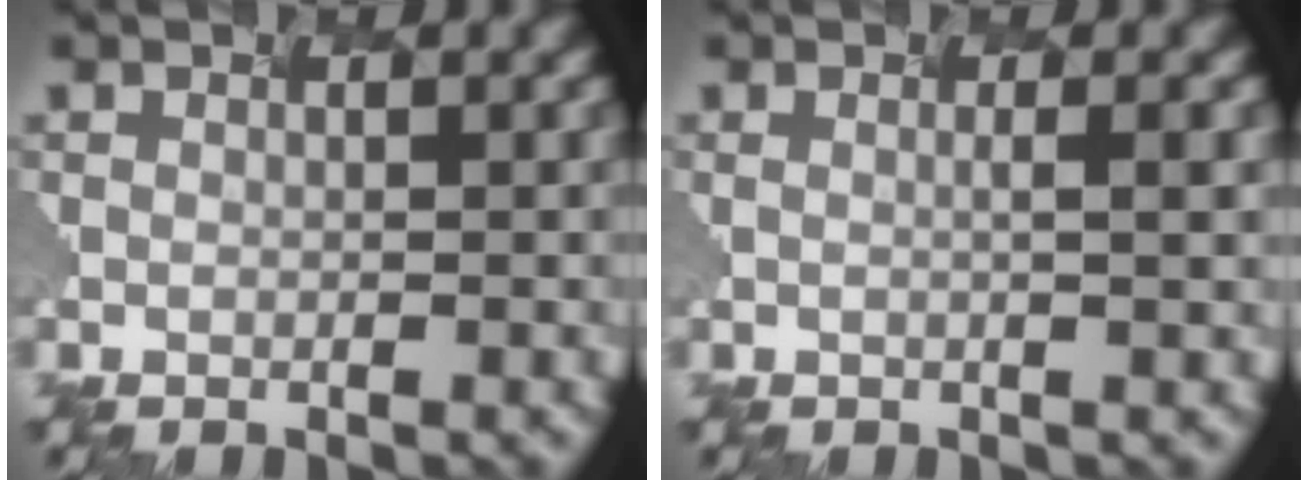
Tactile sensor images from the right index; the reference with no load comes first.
{"total": 1.5, "force": [0.1, 0.5, 1.3], "torque": [-0.010, 0.005, -0.016]}